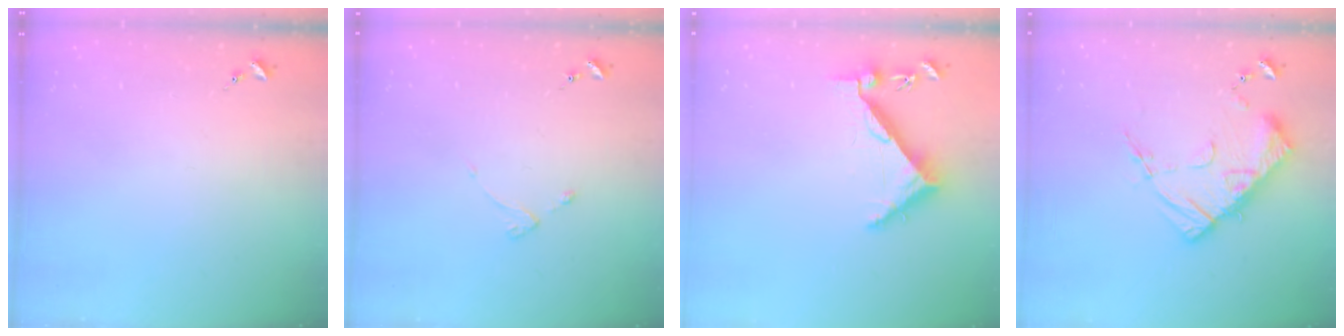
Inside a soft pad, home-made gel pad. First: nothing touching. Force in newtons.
{"total": 2.7, "press": 2.6, "slide": 0.5}
{"total": 6.3, "press": 6.2, "slide": 0.7}
{"total": 14.8, "press": 14.7, "slide": 1.4}